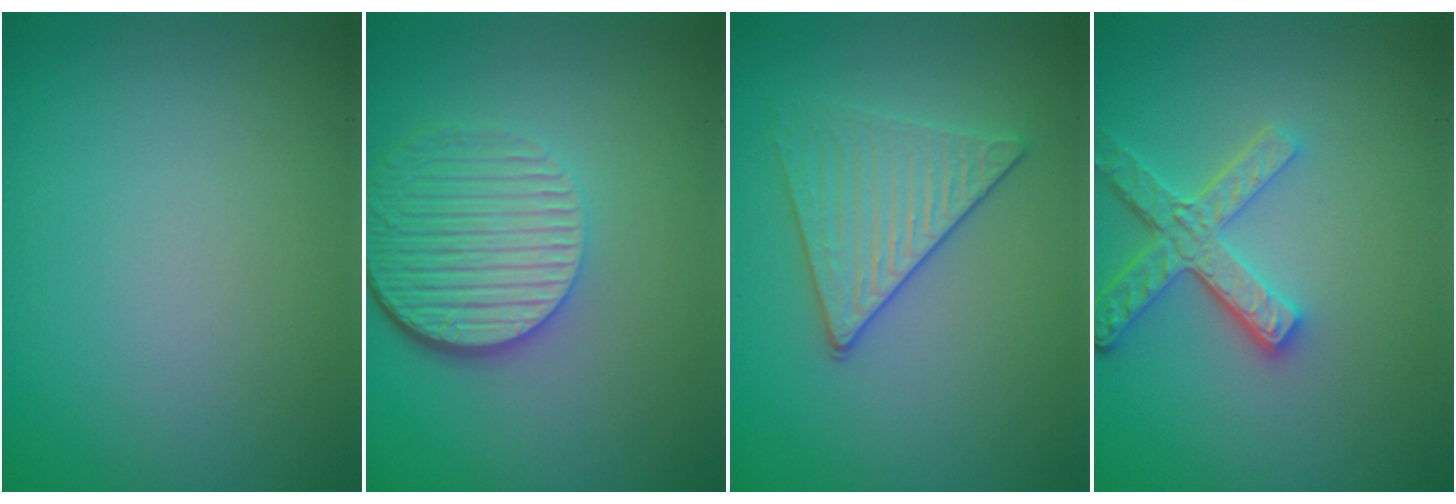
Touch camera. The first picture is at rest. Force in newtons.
{"total": 5.4, "press": 4.0, "slide": 3.6}
{"total": 3.4, "press": 3.3, "slide": 0.6}
{"total": 3.9, "press": 3.2, "slide": 2.2}